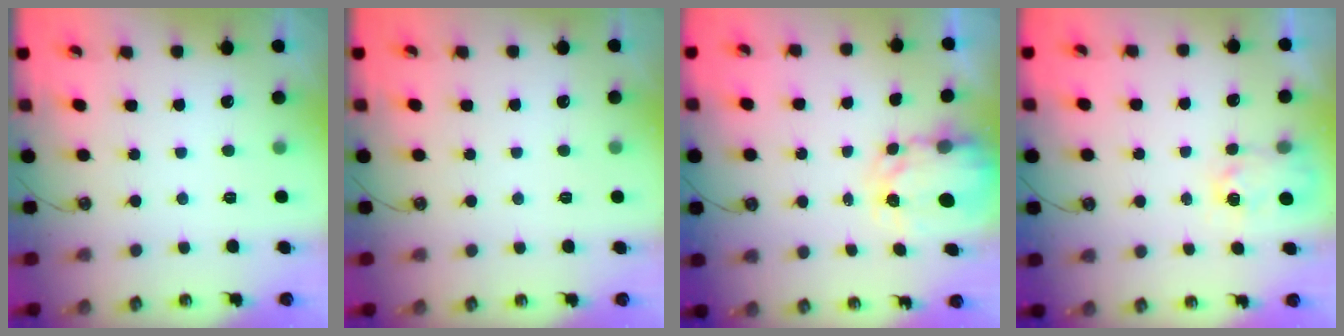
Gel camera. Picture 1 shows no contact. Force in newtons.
{"total": 0.0}
{"total": 3.9, "press": 3.9, "slide": 0.2}
{"total": 3.4, "press": 3.4, "slide": 0.5}